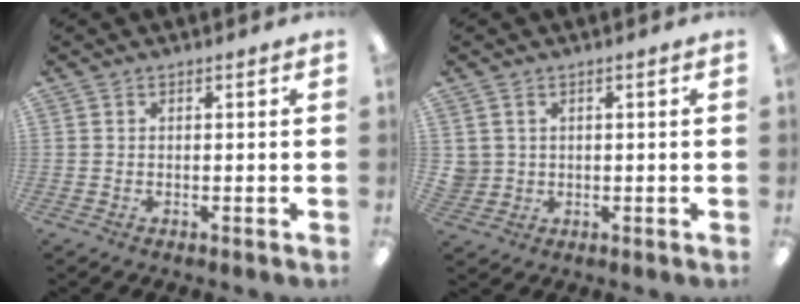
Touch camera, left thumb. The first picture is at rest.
{"total": 2.8, "force": [1.1, 2.6, 0.1], "torque": [-0.010, 0.004, 0.020]}